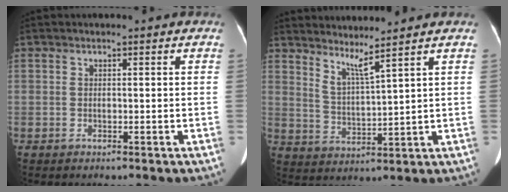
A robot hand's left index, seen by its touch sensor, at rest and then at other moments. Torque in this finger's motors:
{"motor_torque": [-0.18, -0.38, 0.00, 0.00]}